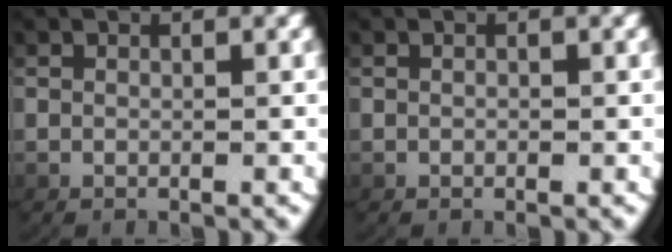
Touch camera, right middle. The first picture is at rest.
{"total": 0.0}